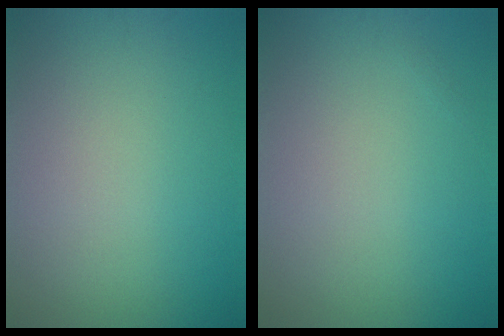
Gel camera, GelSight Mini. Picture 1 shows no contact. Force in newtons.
{"total": 0.0}